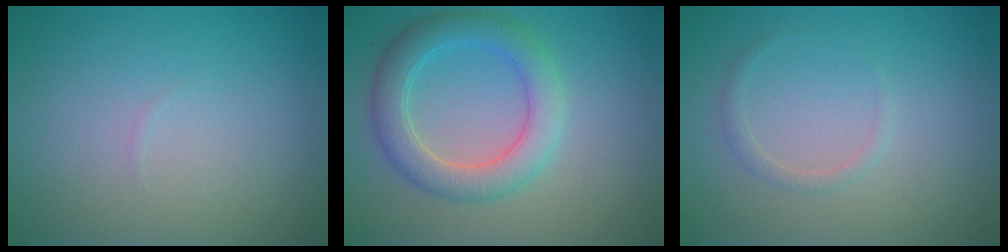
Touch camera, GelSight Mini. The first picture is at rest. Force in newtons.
{"total": 4.5, "press": 4.4, "slide": 0.4}
{"total": 0.9, "press": 0.9, "slide": 0.1}